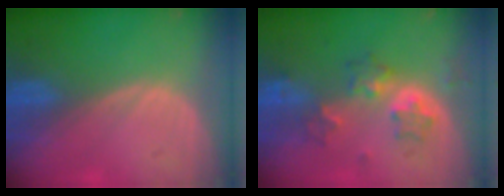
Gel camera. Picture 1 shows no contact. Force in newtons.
{"total": 6.4, "press": 5.7, "slide": 3.0}